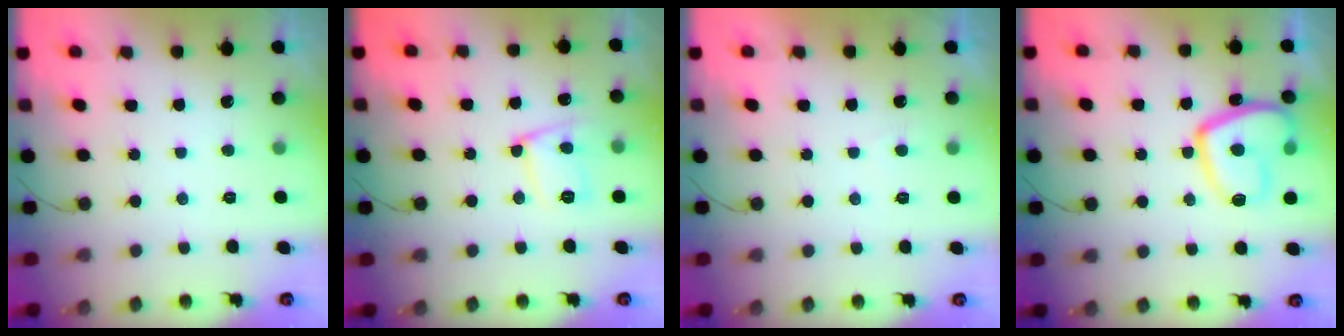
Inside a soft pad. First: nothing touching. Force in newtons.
{"total": 11.2, "press": 11.1, "slide": 1.0}
{"total": 1.1, "press": 1.0, "slide": 0.5}
{"total": 15.3, "press": 15.2, "slide": 1.6}